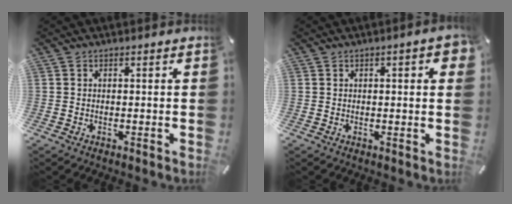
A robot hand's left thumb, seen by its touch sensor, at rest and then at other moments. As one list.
[{"total": 3.7, "force": [1.0, 1.1, 3.4], "torque": [-0.048, 0.001, 0.013]}]